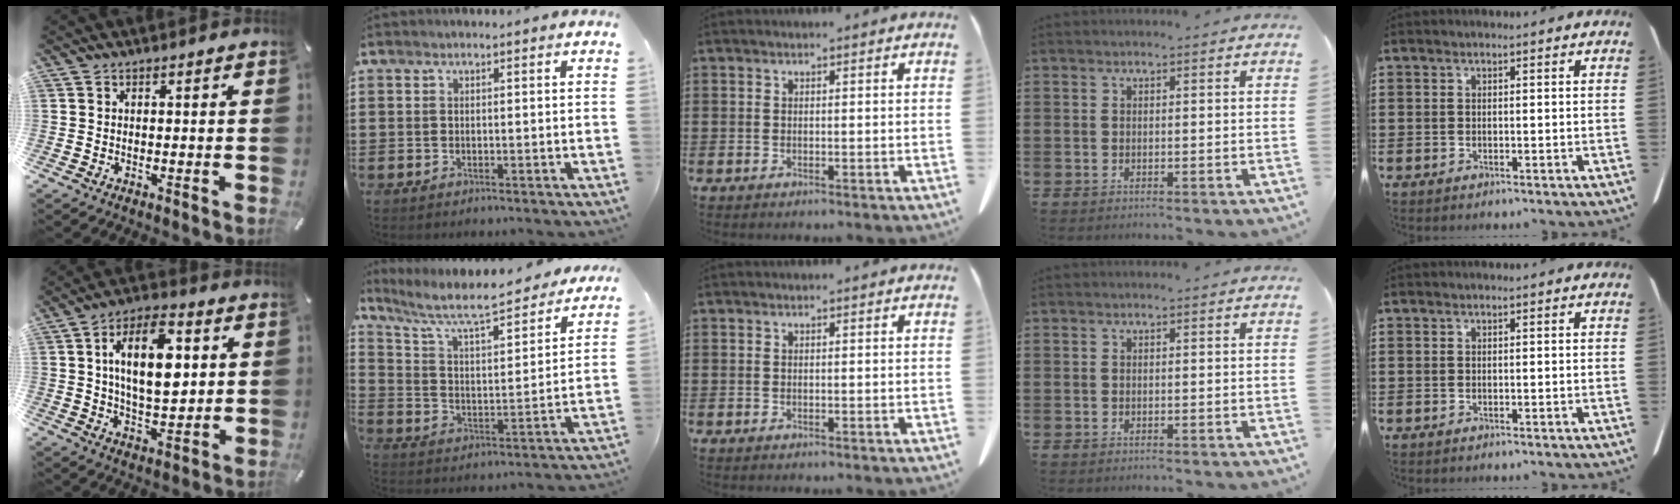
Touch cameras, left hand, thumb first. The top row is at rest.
{"thumb": {"total": 15.4, "force": [3.4, 8.2, 12.6], "torque": [-0.218, 0.001, 0.052]}, "index": {"total": 8.0, "force": [6.8, 0.9, 4.1], "torque": [-0.109, -0.043, 0.110]}}